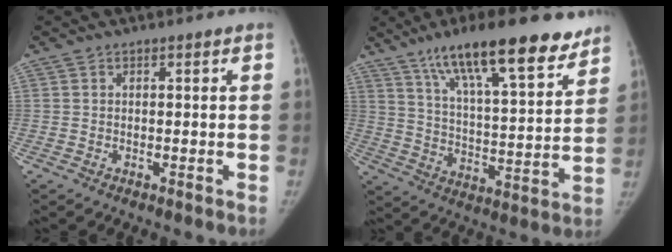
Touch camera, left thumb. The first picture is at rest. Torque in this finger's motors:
{"motor_torque": [0.87, -0.13, 1.61, -1.16, 0.12]}